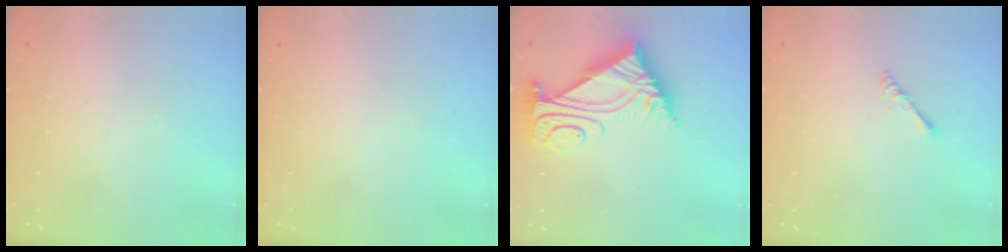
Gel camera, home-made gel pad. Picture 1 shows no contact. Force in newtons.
{"total": 0.0}
{"total": 8.4, "press": 8.3, "slide": 0.8}
{"total": 1.7, "press": 1.6, "slide": 0.4}